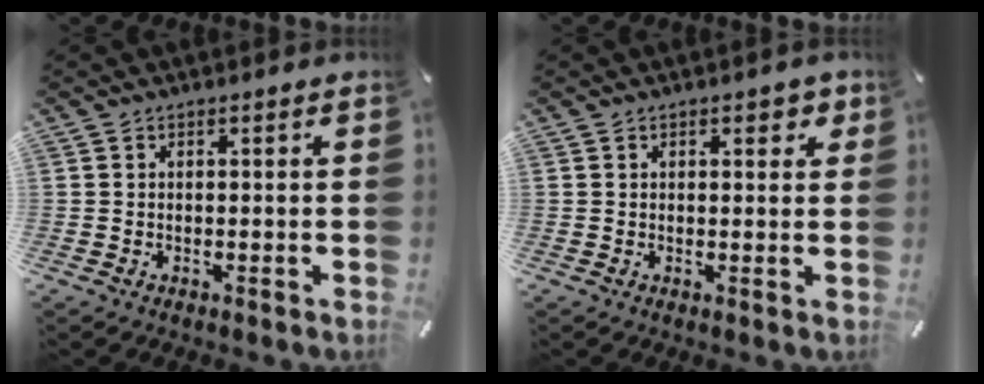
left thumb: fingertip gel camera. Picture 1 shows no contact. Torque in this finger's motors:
{"motor_torque": [0.65, 0.58, 0.28, -0.39, 0.01]}